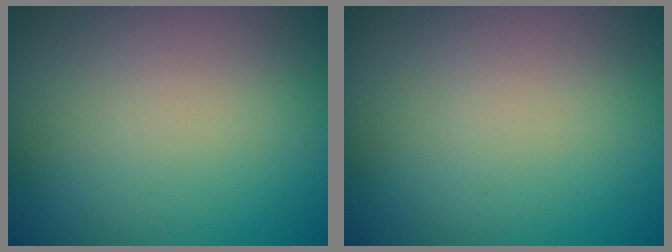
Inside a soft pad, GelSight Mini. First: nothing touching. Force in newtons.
{"total": 0.0}